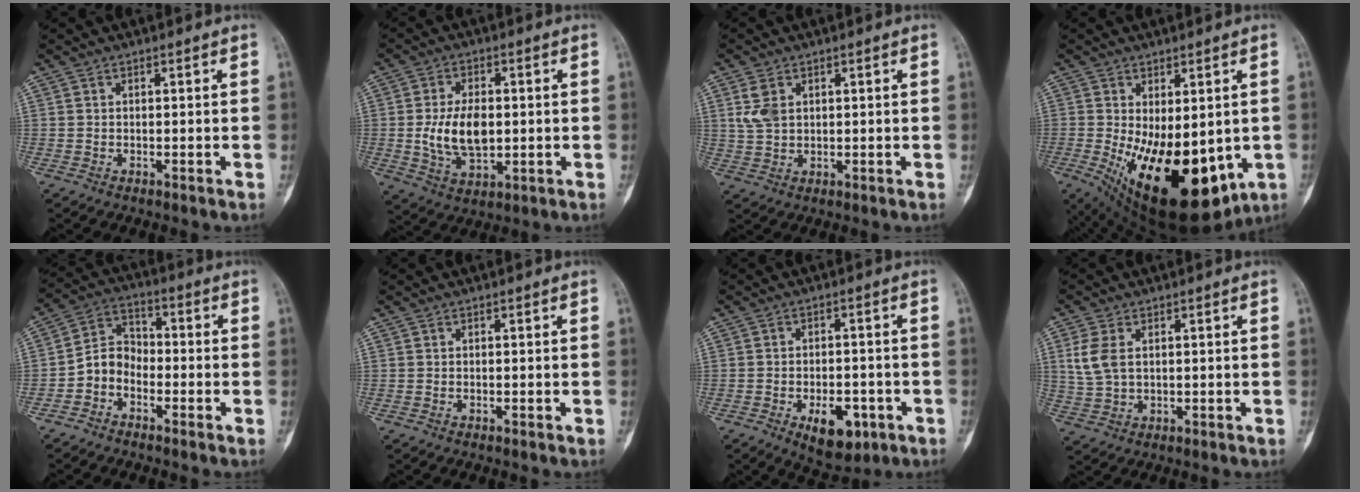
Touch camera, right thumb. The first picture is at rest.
{"total": 10.3, "force": [-0.1, 6.1, 8.3], "torque": [-0.141, -0.004, 0.004]}
{"total": 4.5, "force": [1.6, 3.0, 2.9], "torque": [-0.057, 0.000, 0.041]}
{"total": 22.7, "force": [-5.4, 11.0, 19.1], "torque": [-0.255, -0.033, -0.047]}
{"total": 6.7, "force": [-2.9, 4.9, 3.5], "torque": [-0.053, 0.037, -0.069]}
{"total": 0.0}
{"total": 8.8, "force": [-3.7, 4.9, 6.3], "torque": [-0.068, 0.012, -0.046]}
{"total": 6.0, "force": [1.5, 3.7, 4.4], "torque": [-0.102, 0.000, 0.036]}